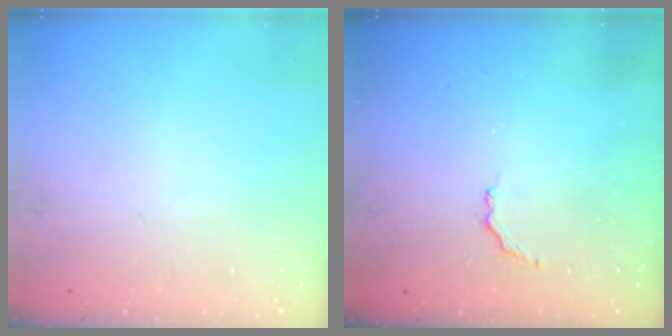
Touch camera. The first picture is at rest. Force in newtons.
{"total": 2.9, "press": 2.7, "slide": 0.9}